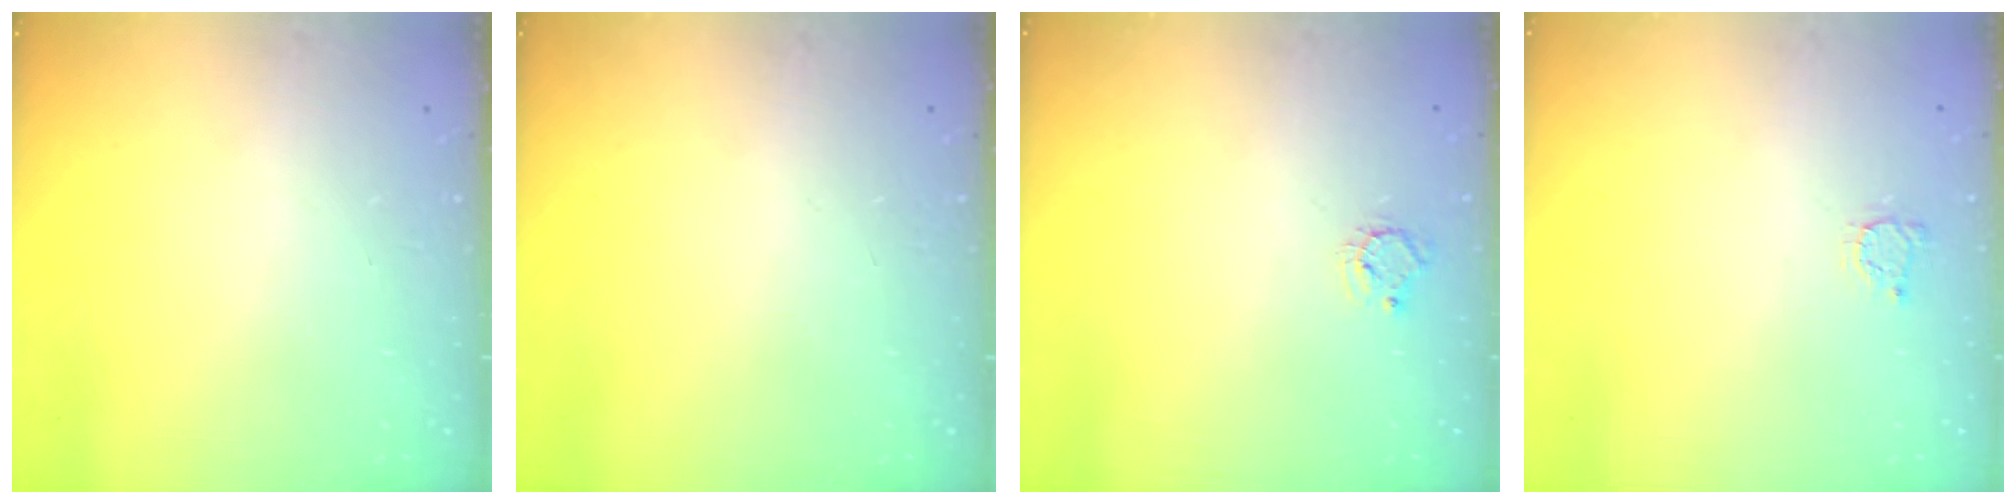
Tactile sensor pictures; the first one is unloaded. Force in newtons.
{"total": 0.0}
{"total": 4.4, "press": 4.4, "slide": 0.4}
{"total": 2.2, "press": 2.2, "slide": 0.3}